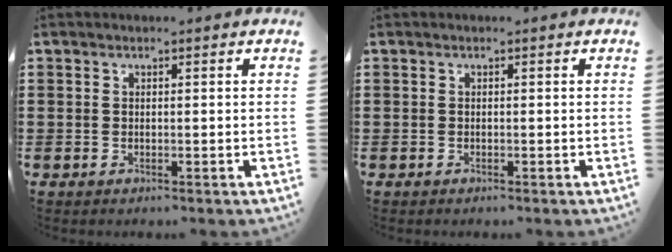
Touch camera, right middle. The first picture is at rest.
{"total": 0.0}